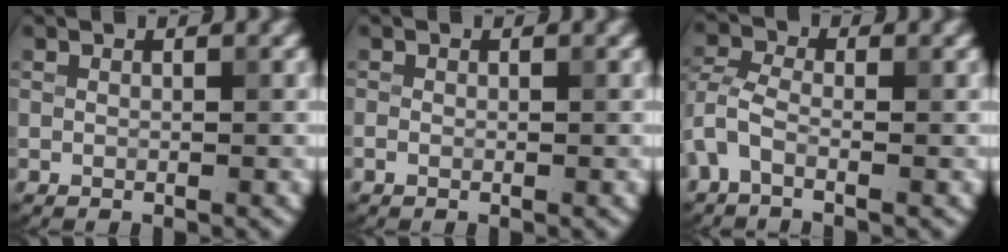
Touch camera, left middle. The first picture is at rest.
{"total": 0.6, "force": [-0.2, 0.5, 0.3], "torque": [-0.006, -0.002, -0.004]}
{"total": 2.8, "force": [-1.3, 1.5, 2.0], "torque": [-0.054, 0.004, -0.043]}